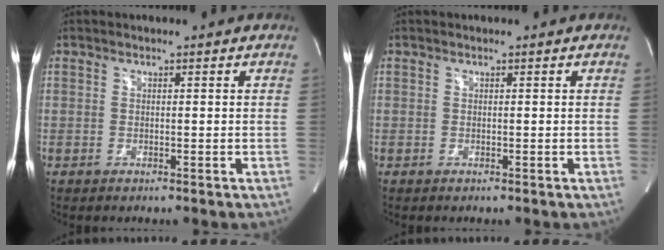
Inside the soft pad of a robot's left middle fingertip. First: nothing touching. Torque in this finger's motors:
{"motor_torque": [-0.06, 0.01, 0.01, 0.01]}